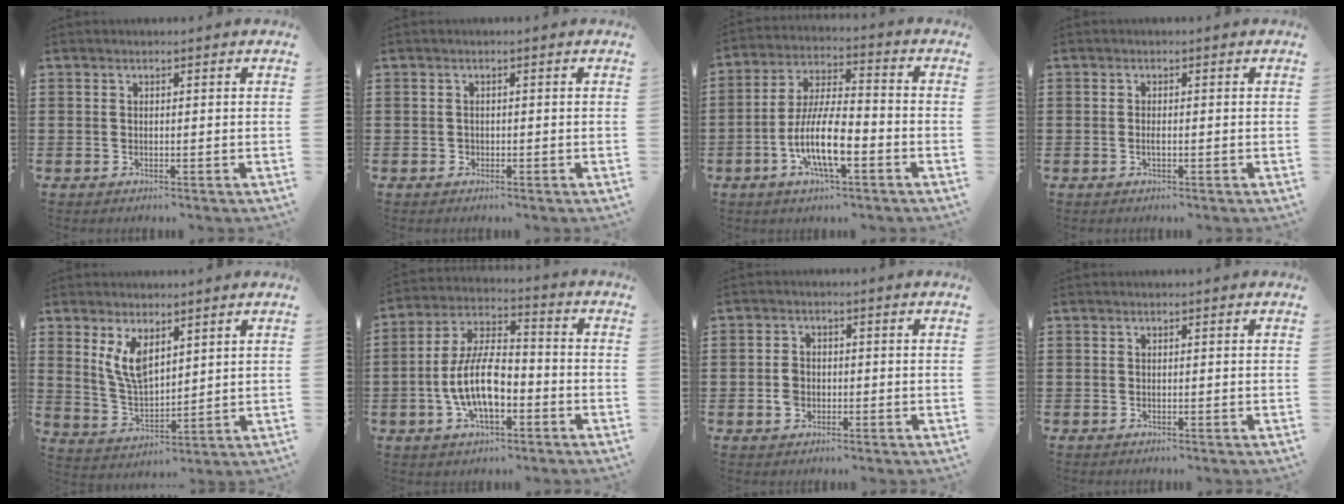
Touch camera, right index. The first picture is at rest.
{"total": 0.7, "force": [-0.2, 0.6, 0.1], "torque": [-0.005, 0.004, -0.006]}
{"total": 10.7, "force": [-4.0, 3.2, 9.3], "torque": [-0.206, -0.008, -0.079]}
{"total": 1.1, "force": [-0.3, 0.3, 1.0], "torque": [-0.020, -0.003, -0.005]}
{"total": 6.5, "force": [3.2, 3.0, 4.8], "torque": [-0.111, -0.008, 0.057]}
{"total": 10.7, "force": [-3.2, 4.9, 8.9], "torque": [-0.199, -0.002, -0.063]}
{"total": 2.9, "force": [-0.7, 2.2, 1.7], "torque": [-0.042, 0.002, -0.016]}
{"total": 0.0}